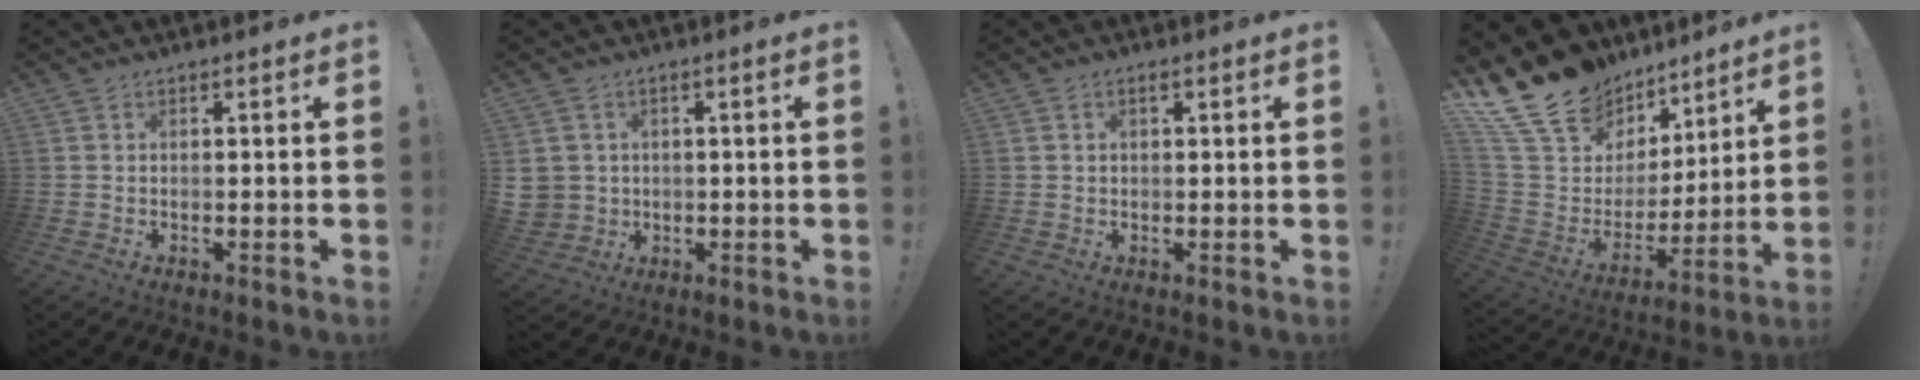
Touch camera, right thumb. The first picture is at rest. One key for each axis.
{"total": 5.0, "fx": 0.9, "fy": 4.7, "fz": 1.4, "tx": -0.036, "ty": -0.005, "tz": 0.019}
{"total": 1.2, "fx": 0.6, "fy": 0.8, "fz": 0.7, "tx": -0.014, "ty": 0.002, "tz": 0.011}
{"total": 19.2, "fx": 14.2, "fy": 11.2, "fz": 6.3, "tx": -0.112, "ty": -0.100, "tz": 0.283}